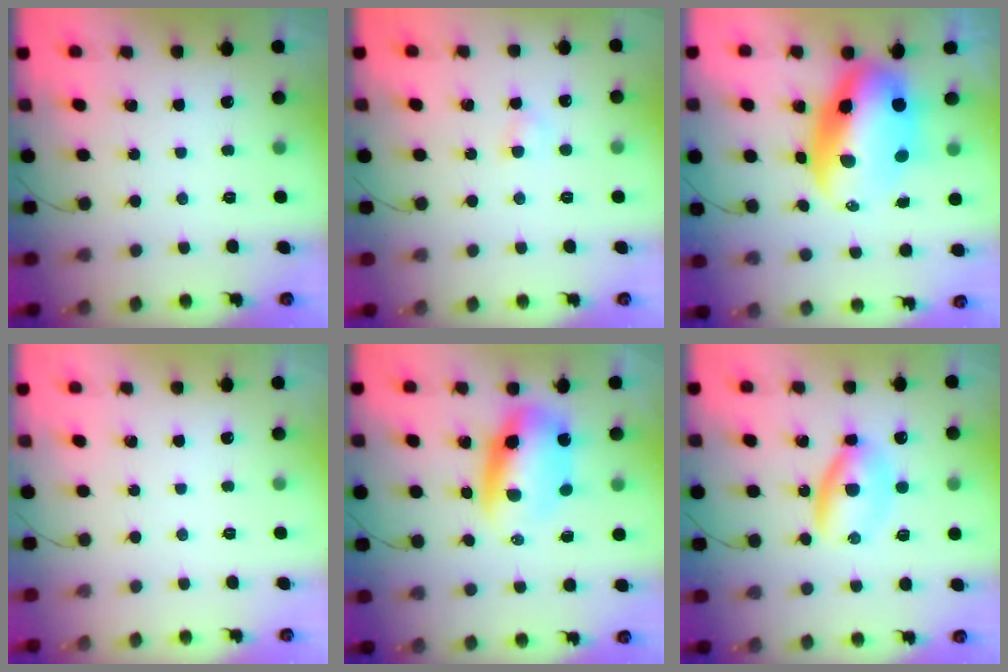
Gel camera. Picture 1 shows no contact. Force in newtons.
{"total": 3.0, "press": 2.9, "slide": 0.8}
{"total": 15.6, "press": 15.2, "slide": 3.9}
{"total": 0.0}
{"total": 9.8, "press": 9.5, "slide": 2.6}
{"total": 5.7, "press": 5.6, "slide": 1.1}